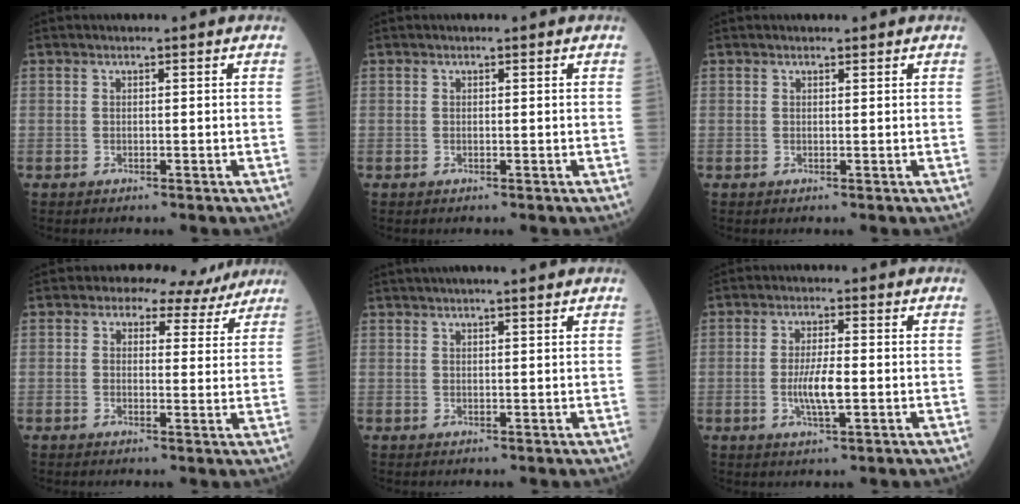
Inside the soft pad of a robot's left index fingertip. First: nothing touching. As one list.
[{"total": 0.0}, {"total": 0.9, "force": [0.8, 0.2, 0.2], "torque": [-0.002, 0.005, 0.013]}, {"total": 6.5, "force": [5.3, 3.6, 1.4], "torque": [-0.002, 0.012, 0.048]}, {"total": 5.8, "force": [4.9, 0.2, 3.0], "torque": [-0.035, 0.025, 0.069]}, {"total": 4.8, "force": [-0.9, 0.8, 4.7], "torque": [-0.088, -0.006, -0.016]}]